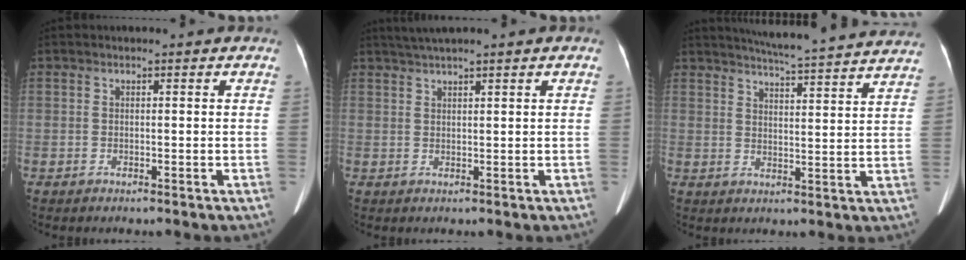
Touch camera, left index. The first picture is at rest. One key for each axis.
{"total": 4.0, "fx": 3.1, "fy": -0.4, "fz": 2.4, "tx": -0.049, "ty": 0.028, "tz": 0.061}
{"total": 20.4, "fx": 19.0, "fy": -0.1, "fz": 7.5, "tx": -0.119, "ty": -0.021, "tz": 0.235}